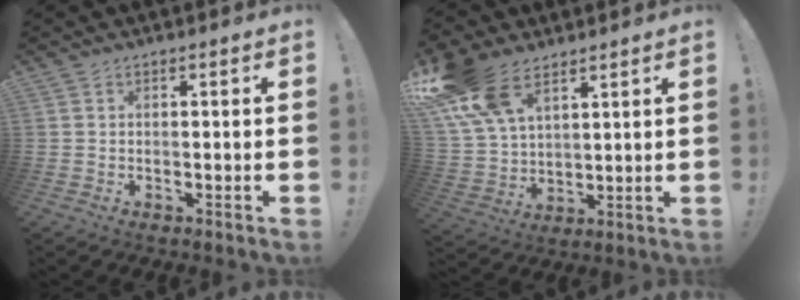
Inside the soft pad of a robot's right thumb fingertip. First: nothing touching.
{"total": 16.5, "force": [10.2, 9.3, 9.0], "torque": [-0.184, -0.049, 0.195]}